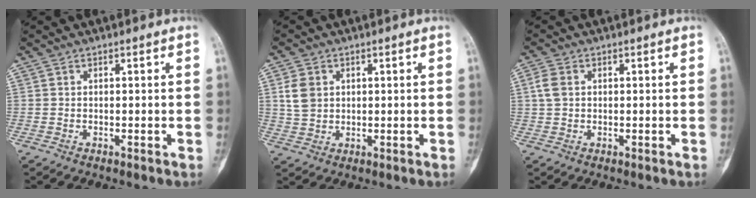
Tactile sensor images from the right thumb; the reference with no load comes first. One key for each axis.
{"total": 4.9, "fx": 1.3, "fy": 3.9, "fz": 2.6, "tx": -0.040, "ty": 0.000, "tz": 0.028}
{"total": 3.2, "fx": 0.6, "fy": 2.3, "fz": 2.1, "tx": -0.050, "ty": 0.007, "tz": 0.010}